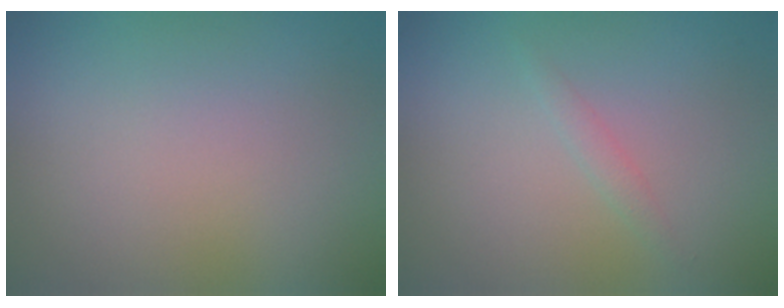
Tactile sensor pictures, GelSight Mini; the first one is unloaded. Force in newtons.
{"total": 0.8, "press": 0.8, "slide": 0.0}